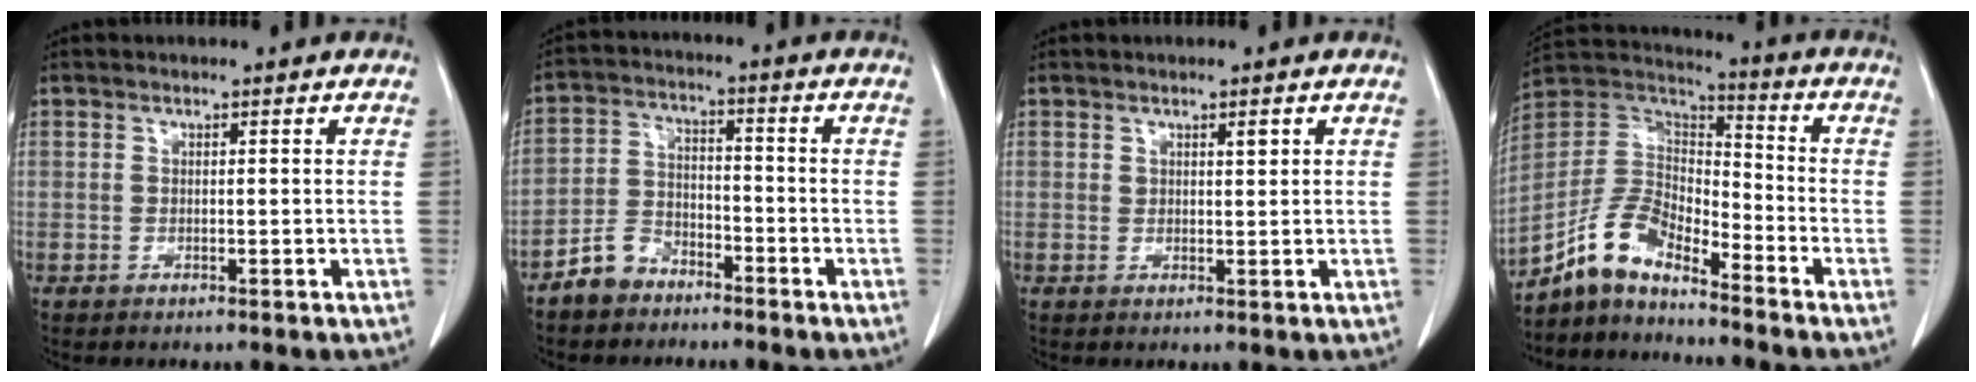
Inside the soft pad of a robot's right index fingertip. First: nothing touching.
{"total": 6.0, "force": [-4.5, 3.7, 1.5], "torque": [-0.032, 0.008, -0.087]}
{"total": 1.4, "force": [0.8, 0.5, 1.1], "torque": [-0.015, -0.003, 0.013]}
{"total": 9.8, "force": [-8.1, 3.1, 4.5], "torque": [-0.101, 0.029, -0.160]}